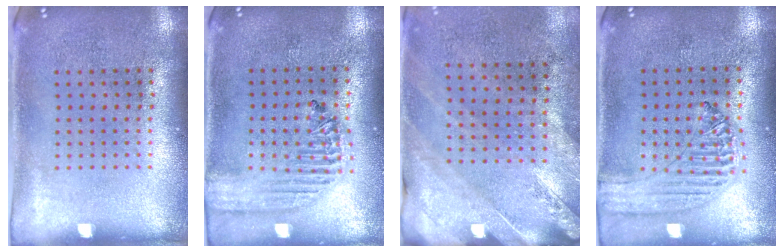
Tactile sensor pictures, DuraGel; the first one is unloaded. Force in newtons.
{"total": 1.8, "press": 1.7, "slide": 0.7}
{"total": 2.4, "press": 2.0, "slide": 1.3}
{"total": 1.3, "press": 1.3, "slide": 0.1}